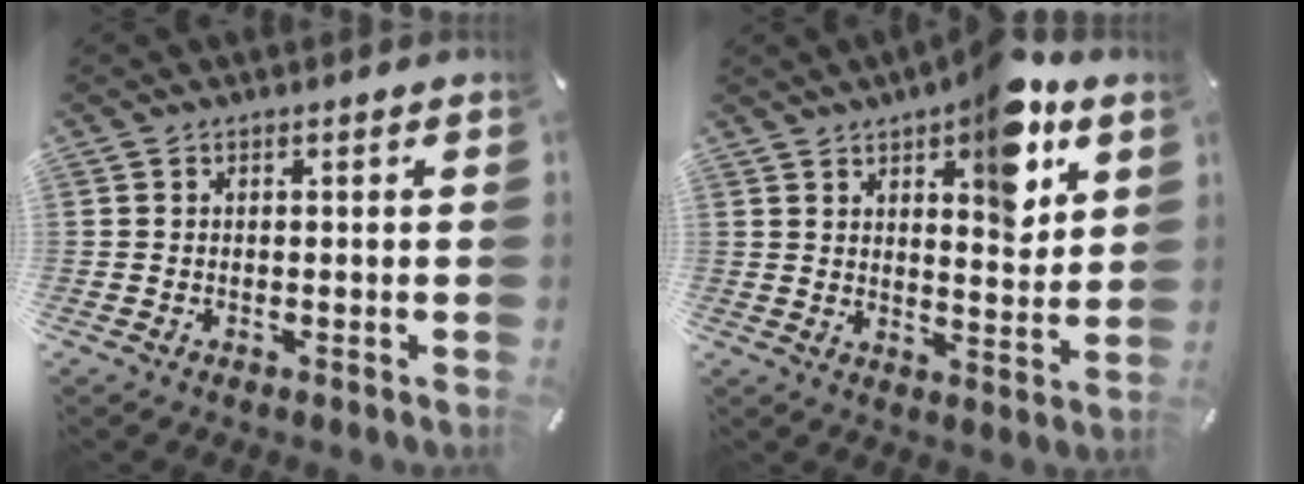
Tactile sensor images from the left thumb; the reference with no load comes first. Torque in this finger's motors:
{"motor_torque": [2.22, 2.24, 1.80, -0.97, 0.41]}